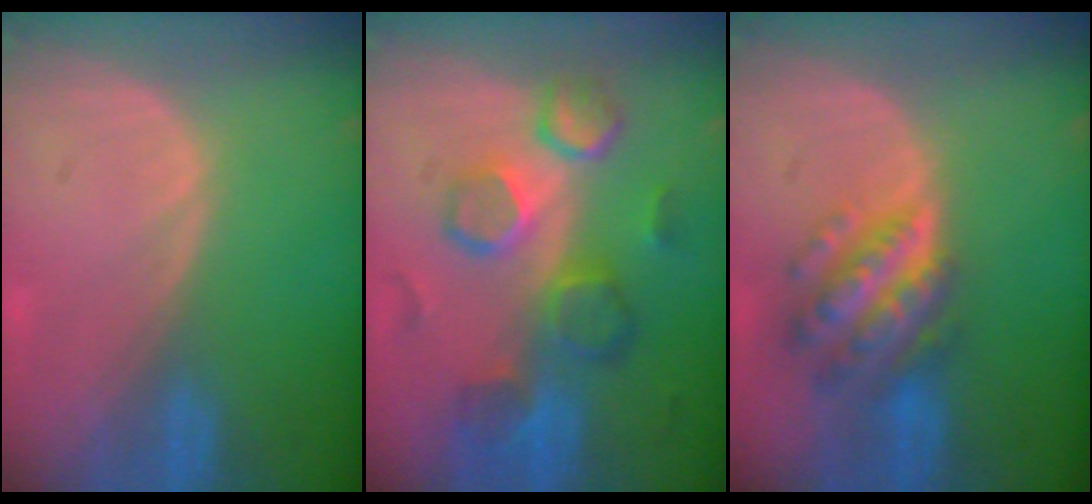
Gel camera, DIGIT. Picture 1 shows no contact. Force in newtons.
{"total": 10.2, "press": 9.1, "slide": 4.6}
{"total": 7.7, "press": 7.7, "slide": 0.4}